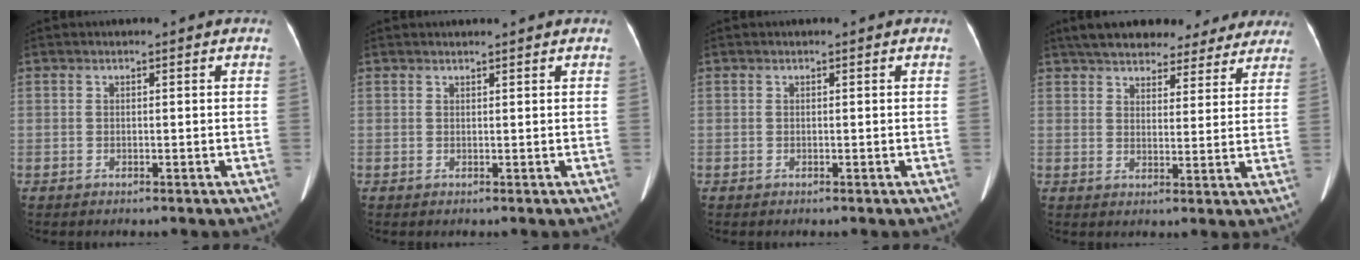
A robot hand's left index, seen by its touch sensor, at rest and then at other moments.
{"total": 2.2, "force": [2.1, -0.1, 0.8], "torque": [-0.010, 0.004, 0.024]}
{"total": 0.0}
{"total": 22.5, "force": [19.3, 7.4, 8.9], "torque": [-0.130, 0.019, 0.239]}